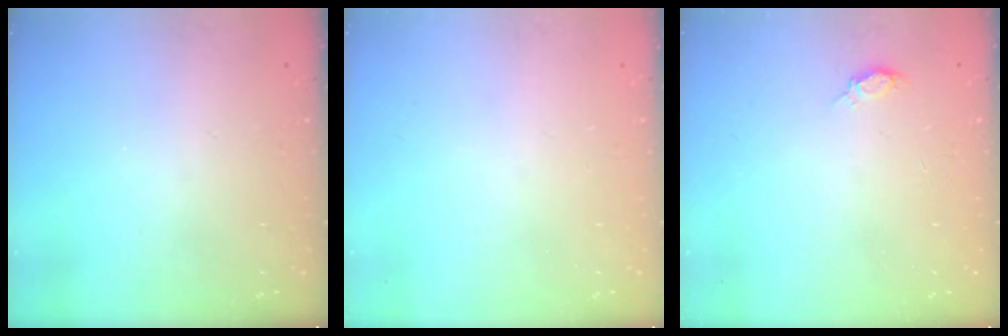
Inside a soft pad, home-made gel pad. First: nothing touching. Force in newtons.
{"total": 0.0}
{"total": 9.3, "press": 4.9, "slide": 8.0}